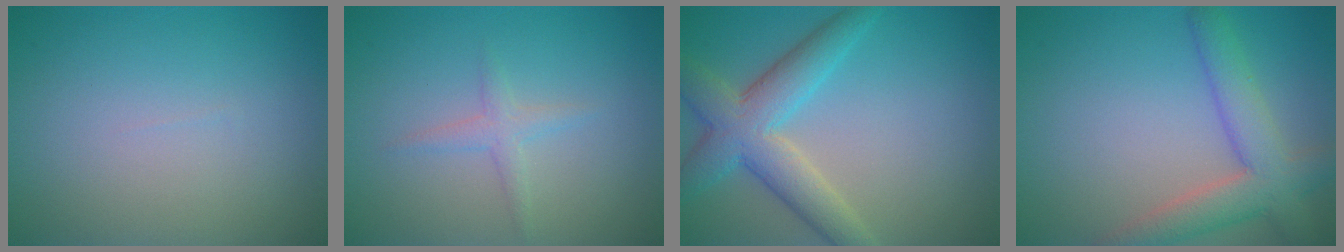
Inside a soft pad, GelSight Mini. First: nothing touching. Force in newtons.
{"total": 1.4, "press": 1.4, "slide": 0.0}
{"total": 5.9, "press": 5.9, "slide": 0.3}
{"total": 5.1, "press": 5.1, "slide": 0.2}